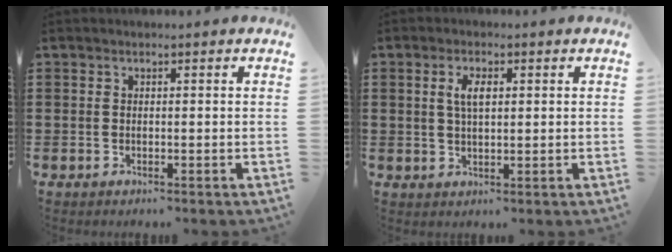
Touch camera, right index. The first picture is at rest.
{"total": 3.5, "force": [0.8, 1.4, 3.1], "torque": [-0.064, 0.009, 0.012]}